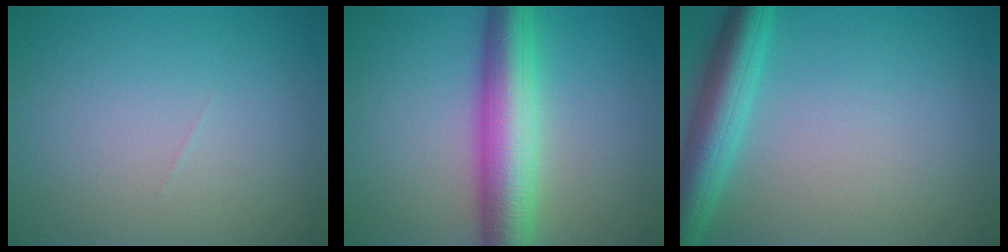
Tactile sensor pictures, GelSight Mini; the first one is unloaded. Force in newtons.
{"total": 7.7, "press": 7.7, "slide": 0.0}
{"total": 5.2, "press": 5.2, "slide": 0.2}